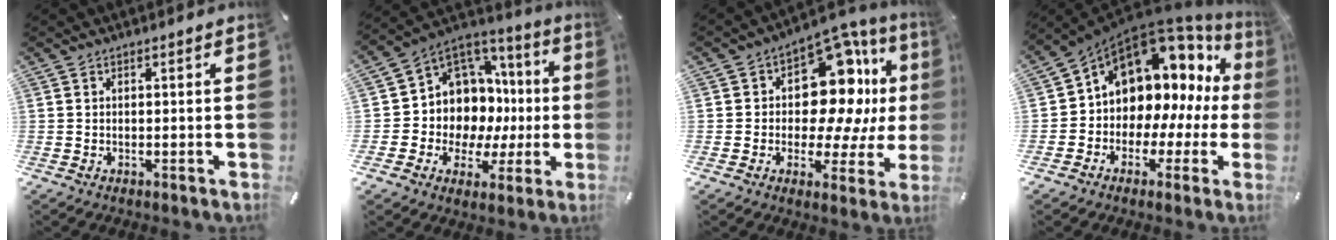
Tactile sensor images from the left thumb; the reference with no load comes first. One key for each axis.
{"total": 9.6, "fx": 1.7, "fy": 9.4, "fz": 1.2, "tx": -0.020, "ty": -0.060, "tz": 0.052}
{"total": 17.6, "fx": 4.4, "fy": 11.2, "fz": 12.8, "tx": -0.184, "ty": -0.040, "tz": 0.077}
{"total": 11.9, "fx": 6.1, "fy": 8.9, "fz": 4.9, "tx": -0.089, "ty": -0.075, "tz": 0.110}